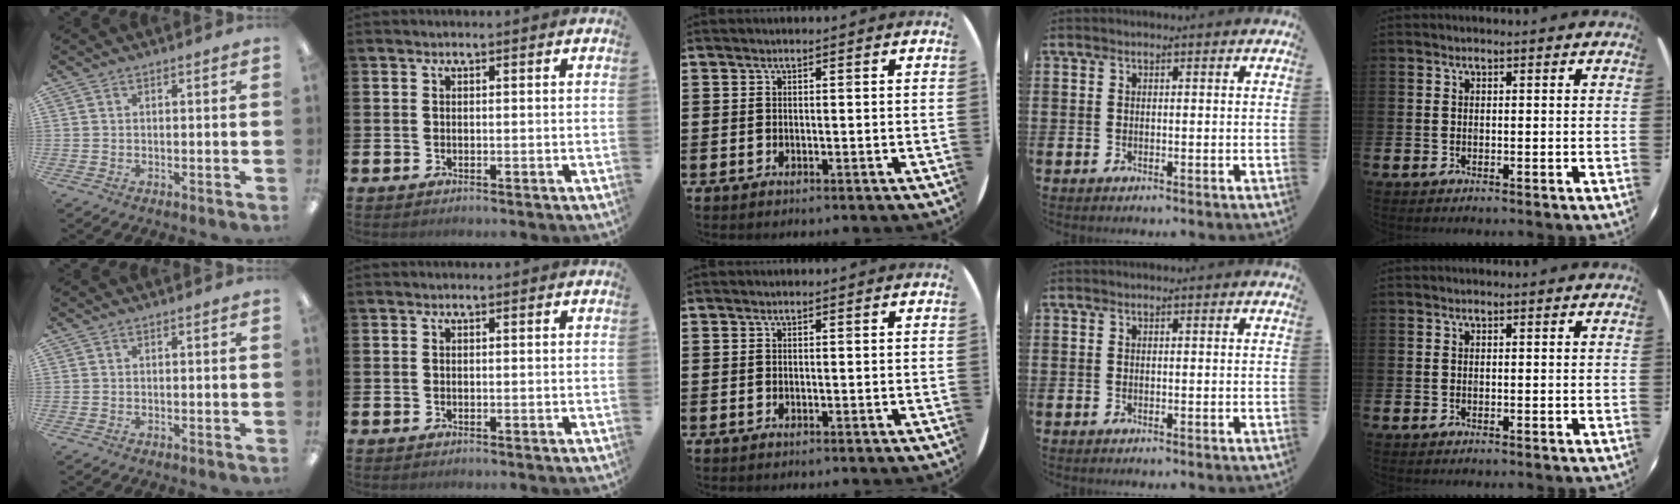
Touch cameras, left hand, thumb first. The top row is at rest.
{}